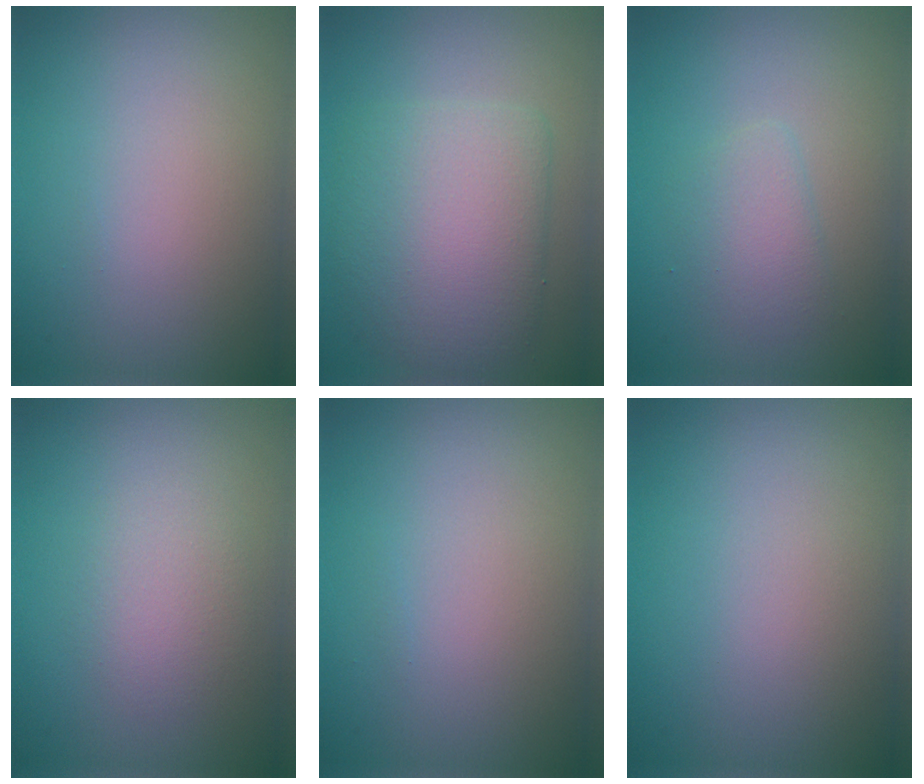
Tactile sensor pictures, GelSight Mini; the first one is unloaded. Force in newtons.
{"total": 6.5, "press": 6.5, "slide": 0.2}
{"total": 2.1, "press": 2.1, "slide": 0.1}
{"total": 2.3, "press": 2.3, "slide": 0.1}
{"total": 0.0}
{"total": 0.0}